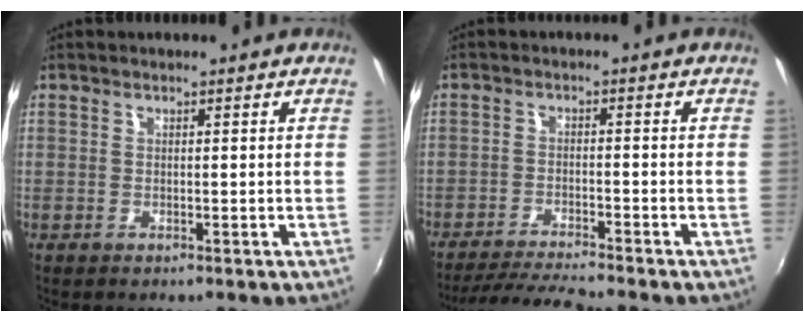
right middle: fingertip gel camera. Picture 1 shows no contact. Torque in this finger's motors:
{"motor_torque": [1.08, -1.06, 0.32, 0.21]}